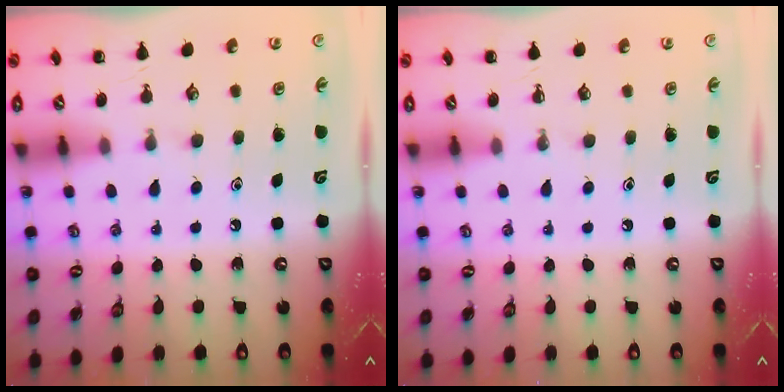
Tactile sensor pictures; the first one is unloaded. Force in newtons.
{"total": 0.0}